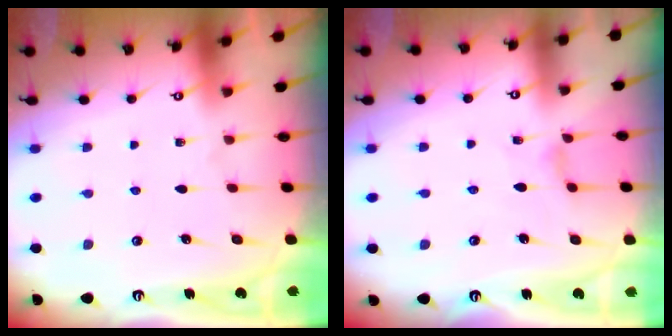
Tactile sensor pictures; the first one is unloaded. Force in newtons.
{"total": 3.1, "press": 3.0, "slide": 0.3}